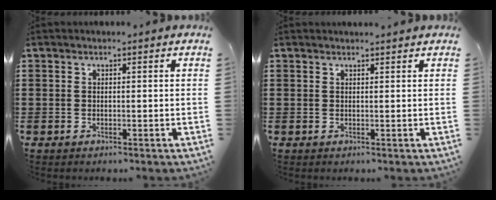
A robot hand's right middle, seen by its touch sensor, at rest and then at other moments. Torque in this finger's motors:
{"motor_torque": [-0.04, 0.01, 0.28, 0.01]}